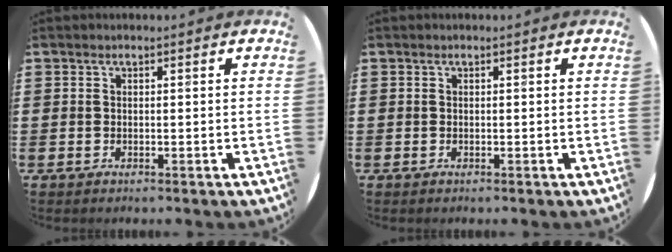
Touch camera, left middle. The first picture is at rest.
{"total": 0.0}